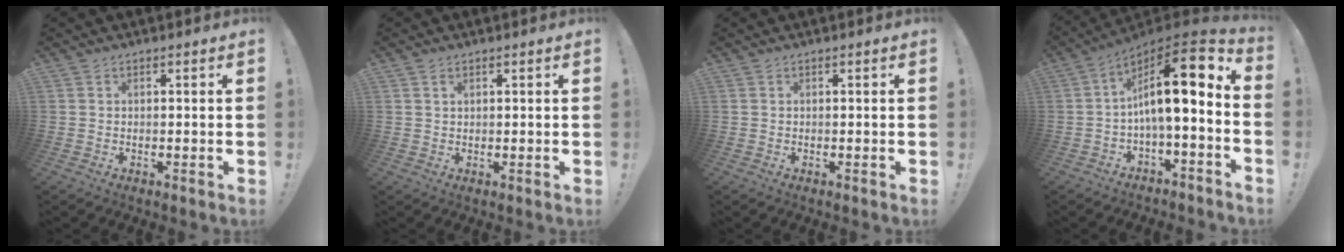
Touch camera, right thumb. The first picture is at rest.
{"total": 1.2, "force": [0.8, 0.7, 0.7], "torque": [-0.012, 0.001, 0.014]}
{"total": 0.0}
{"total": 14.9, "force": [2.7, 3.4, 14.2], "torque": [-0.223, -0.027, 0.040]}